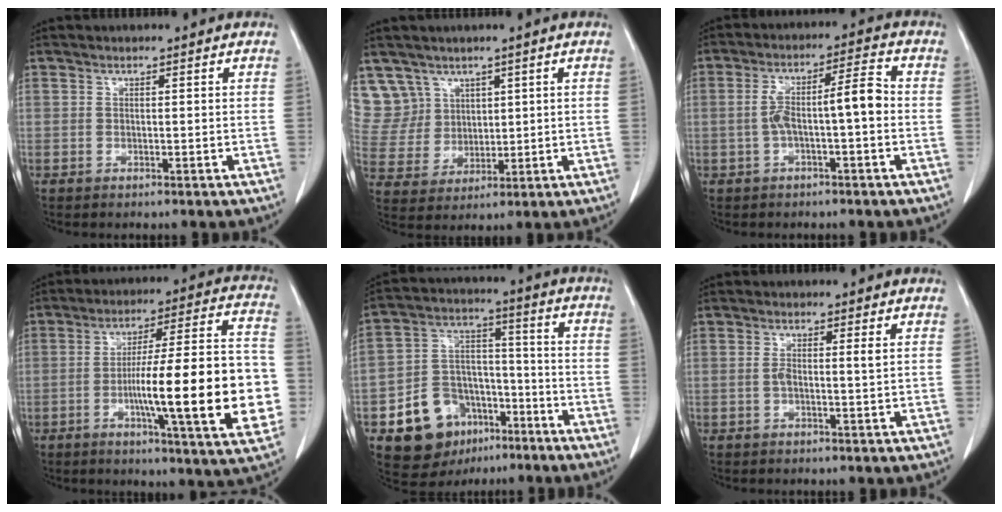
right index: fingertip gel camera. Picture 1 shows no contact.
{"total": 8.7, "force": [5.4, 6.8, 0.1], "torque": [-0.010, 0.020, 0.125]}
{"total": 7.3, "force": [-0.9, 1.2, 7.2], "torque": [-0.133, 0.030, -0.014]}
{"total": 21.6, "force": [-4.0, 2.4, 21.0], "torque": [-0.262, 0.018, -0.054]}
{"total": 13.6, "force": [-7.1, 9.8, 6.1], "torque": [-0.107, 0.040, -0.107]}
{"total": 2.2, "force": [0.3, 0.2, 2.1], "torque": [-0.045, 0.003, 0.006]}